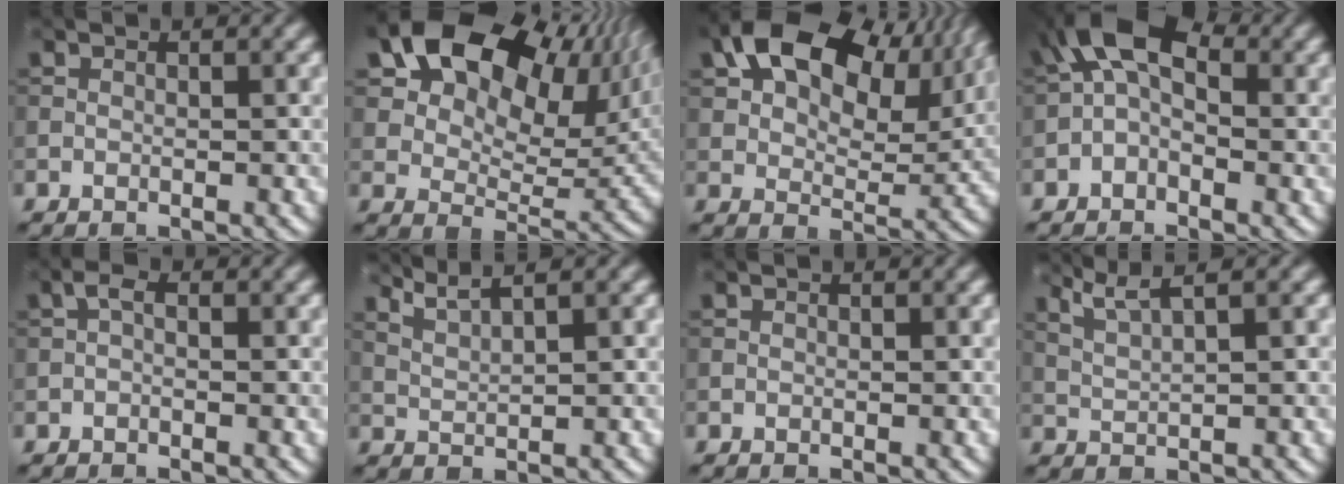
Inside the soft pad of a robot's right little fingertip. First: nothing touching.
{"total": 18.4, "force": [8.5, 11.1, 12.0], "torque": [-0.183, 0.041, 0.146]}
{"total": 16.5, "force": [7.7, 9.5, 11.1], "torque": [-0.174, 0.033, 0.115]}
{"total": 5.4, "force": [0.2, 3.1, 4.4], "torque": [-0.080, 0.023, -0.014]}
{"total": 1.1, "force": [-0.2, 0.6, 0.9], "torque": [-0.018, 0.004, -0.007]}
{"total": 3.1, "force": [2.5, 0.4, 1.7], "torque": [-0.030, 0.008, 0.046]}
{"total": 0.0}
{"total": 3.1, "force": [2.2, 0.4, 2.2], "torque": [-0.042, 0.006, 0.048]}